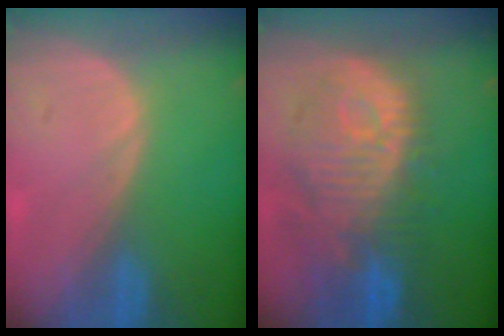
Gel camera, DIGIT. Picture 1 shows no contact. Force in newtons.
{"total": 12.4, "press": 11.1, "slide": 5.6}